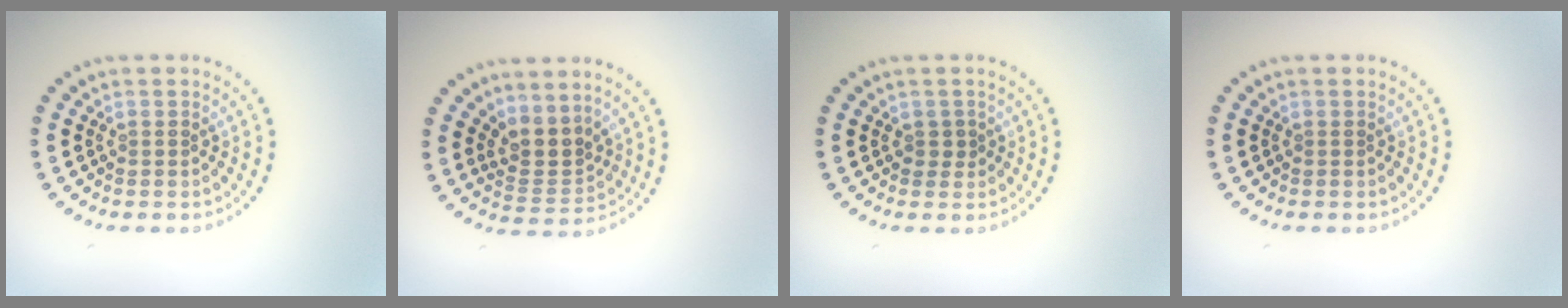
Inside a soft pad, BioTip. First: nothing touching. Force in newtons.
{"total": 2.8, "press": 2.0, "slide": 1.9}
{"total": 1.0, "press": 0.9, "slide": 0.4}
{"total": 0.0}